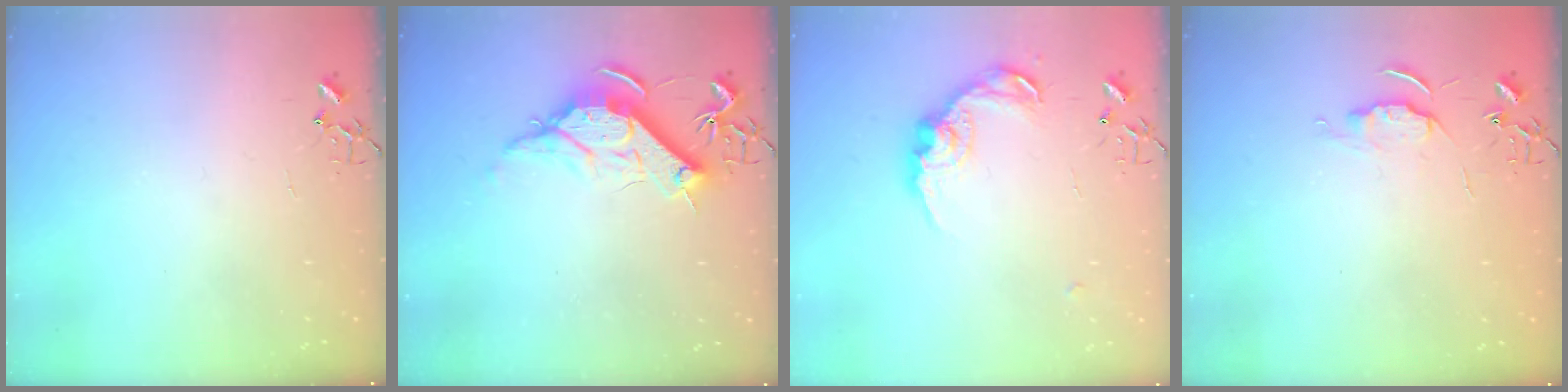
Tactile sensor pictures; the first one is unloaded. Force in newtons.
{"total": 12.5, "press": 12.5, "slide": 1.1}
{"total": 13.9, "press": 13.9, "slide": 0.8}
{"total": 6.2, "press": 6.2, "slide": 0.7}